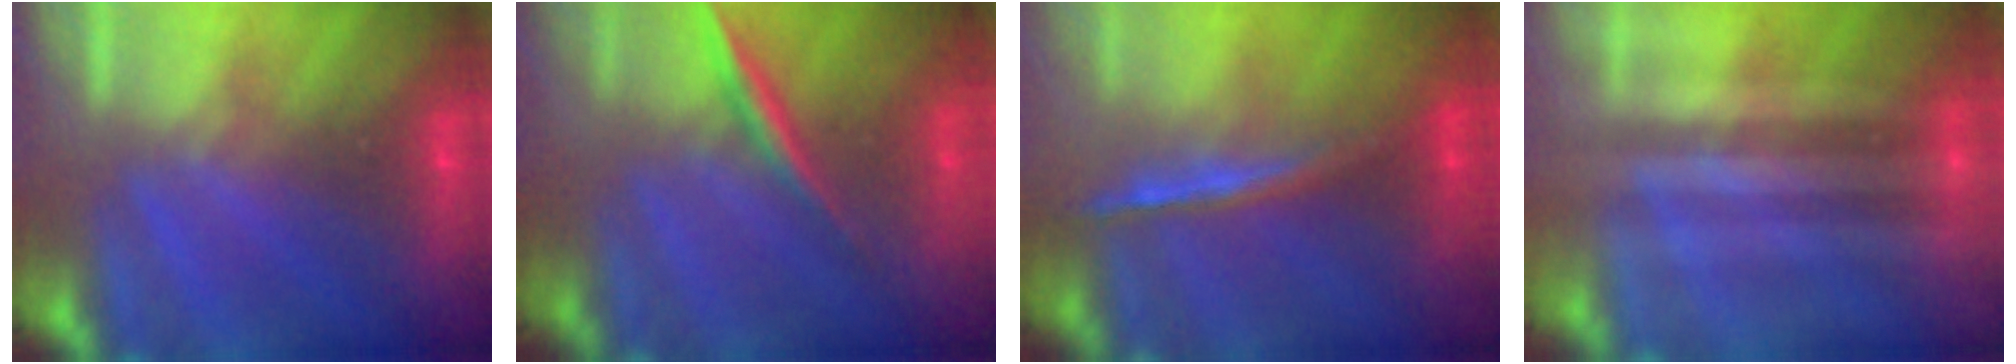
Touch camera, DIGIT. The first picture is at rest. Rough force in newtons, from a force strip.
{"total": 1.7}
{"total": 1.5}
{"total": 1.9}